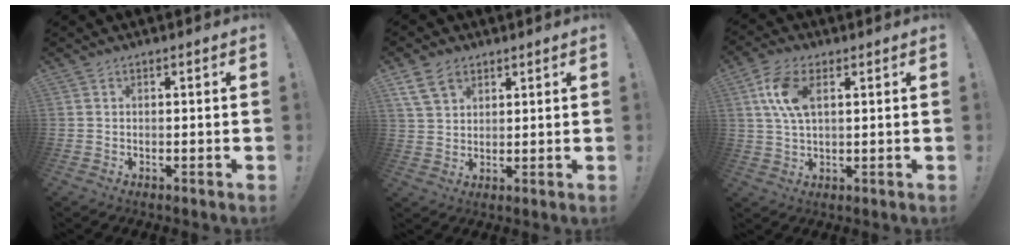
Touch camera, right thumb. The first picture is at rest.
{"total": 8.3, "force": [4.7, 5.6, 4.0], "torque": [-0.076, -0.006, 0.096]}
{"total": 9.7, "force": [3.2, 5.2, 7.5], "torque": [-0.162, 0.004, 0.057]}